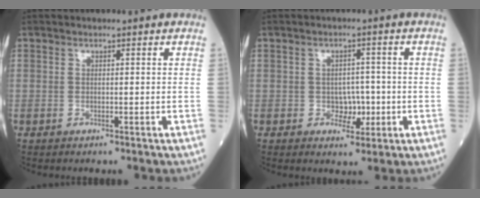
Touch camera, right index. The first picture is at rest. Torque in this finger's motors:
{"motor_torque": [0.02, 0.00, 0.01, -0.01]}